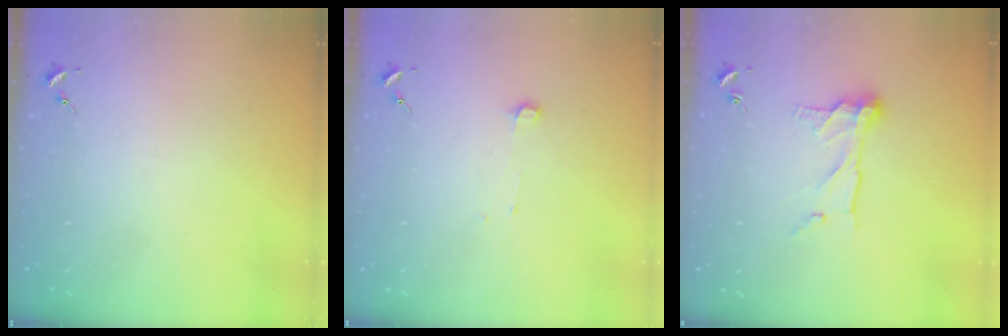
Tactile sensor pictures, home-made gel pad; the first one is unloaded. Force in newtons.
{"total": 3.6, "press": 3.6, "slide": 0.4}
{"total": 12.7, "press": 12.7, "slide": 1.0}